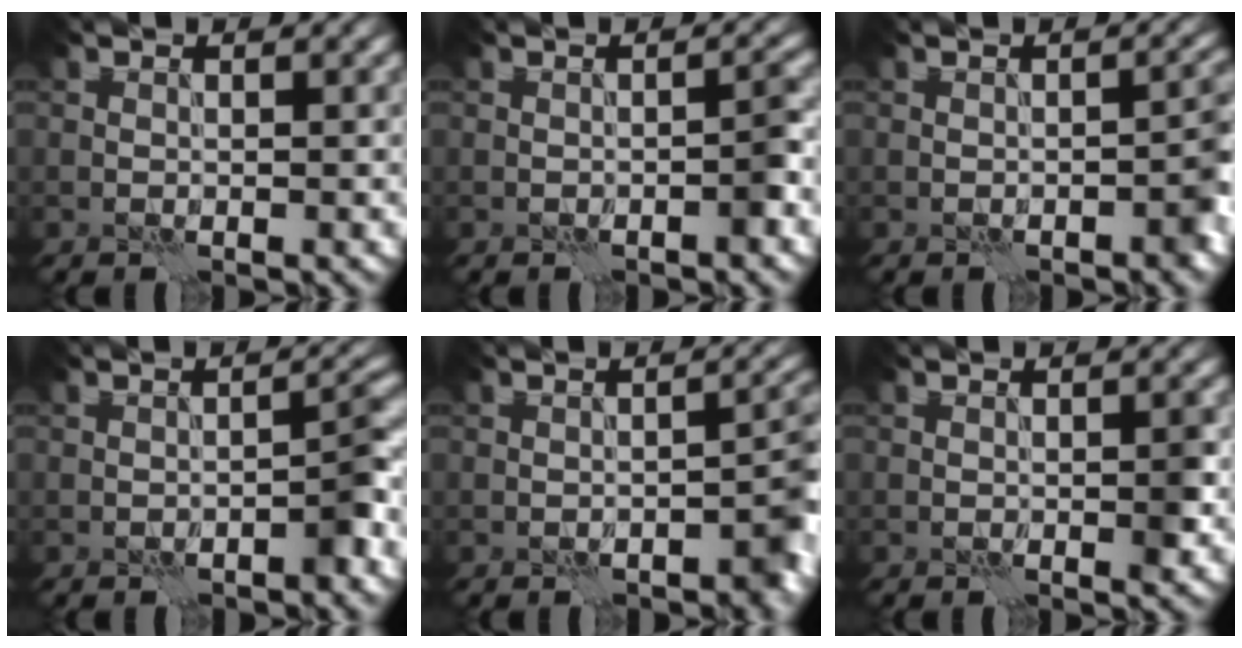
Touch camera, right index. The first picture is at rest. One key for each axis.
{"total": 1.4, "fx": -0.8, "fy": 0.1, "fz": 1.1, "tx": -0.018, "ty": 0.008, "tz": -0.015}
{"total": 2.3, "fx": -1.1, "fy": 0.8, "fz": 1.9, "tx": -0.022, "ty": 0.011, "tz": -0.015}
{"total": 2.3, "fx": -1.3, "fy": 0.5, "fz": 1.8, "tx": -0.026, "ty": 0.013, "tz": -0.022}
{"total": 3.9, "fx": -1.8, "fy": 1.6, "fz": 3.1, "tx": -0.028, "ty": 0.014, "tz": -0.024}
{"total": 1.1, "fx": -0.2, "fy": 0.3, "fz": 1.0, "tx": -0.016, "ty": 0.000, "tz": -0.005}